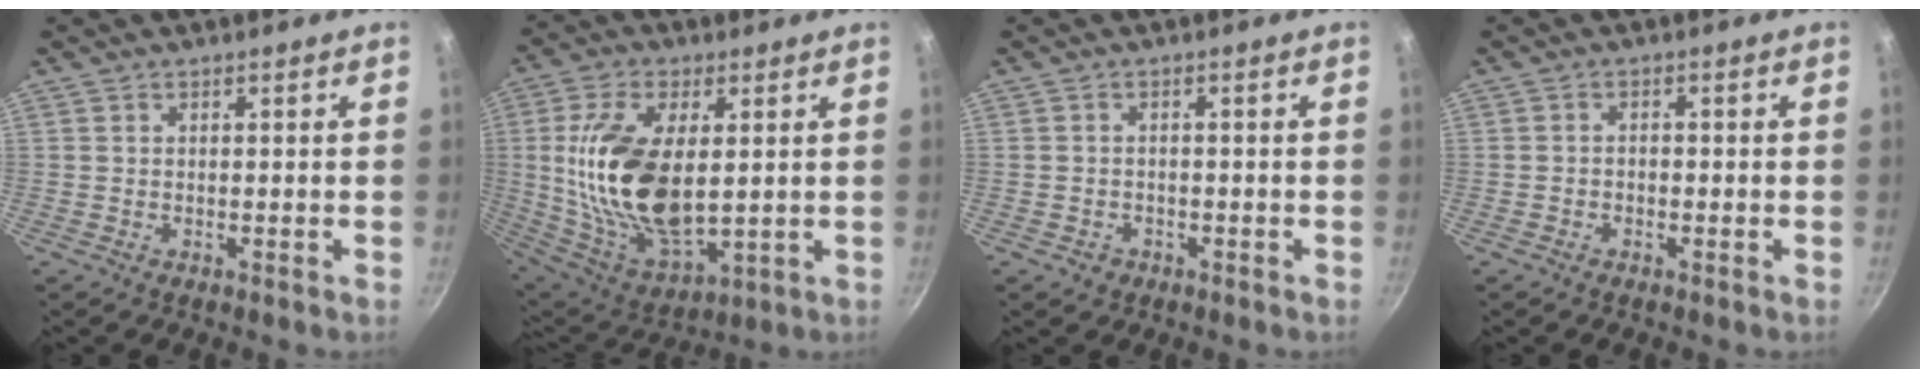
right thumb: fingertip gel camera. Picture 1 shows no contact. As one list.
[{"total": 20.3, "force": [2.5, 10.6, 17.1], "torque": [-0.323, -0.016, 0.059]}, {"total": 1.9, "force": [-0.9, 1.6, 0.6], "torque": [-0.009, 0.008, -0.005]}, {"total": 1.1, "force": [-0.6, 0.7, 0.6], "torque": [-0.013, 0.005, -0.012]}]